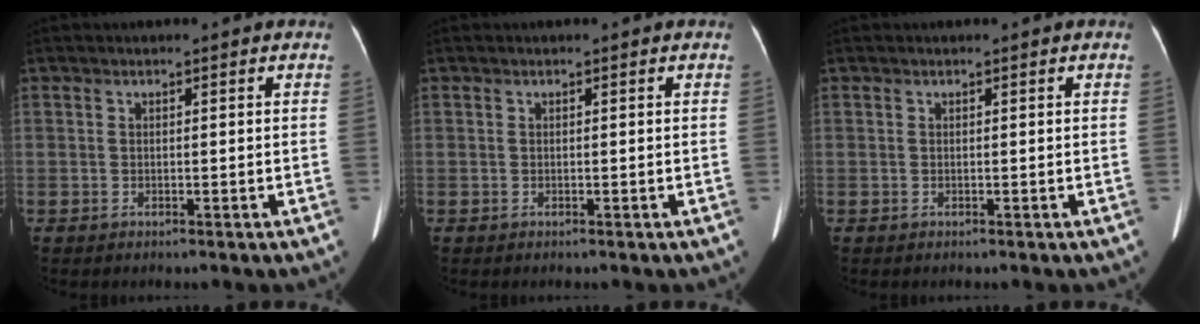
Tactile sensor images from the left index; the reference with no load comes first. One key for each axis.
{"total": 0.0}
{"total": 0.0}